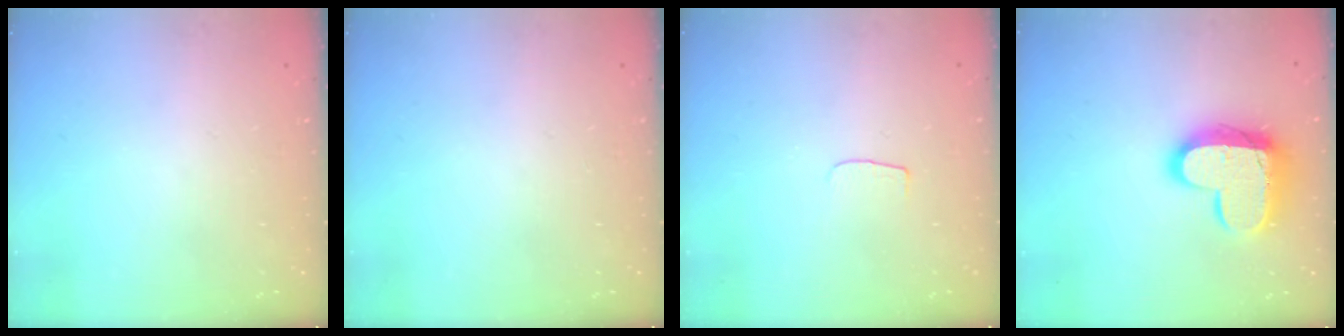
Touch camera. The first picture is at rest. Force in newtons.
{"total": 0.0}
{"total": 3.0, "press": 3.0, "slide": 0.3}
{"total": 16.7, "press": 16.6, "slide": 1.3}